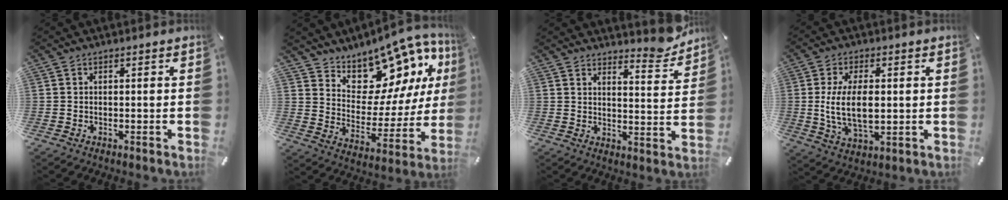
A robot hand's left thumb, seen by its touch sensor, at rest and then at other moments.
{"total": 12.8, "force": [10.0, 7.3, 3.5], "torque": [-0.048, -0.112, 0.174]}
{"total": 3.7, "force": [3.5, 0.7, 0.6], "torque": [0.004, -0.031, 0.060]}
{"total": 11.5, "force": [0.6, 6.0, 9.8], "torque": [-0.208, -0.004, 0.007]}